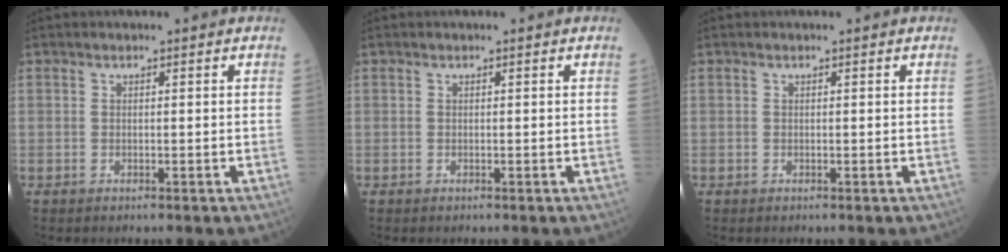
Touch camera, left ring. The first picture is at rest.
{"total": 0.0}
{"total": 0.0}